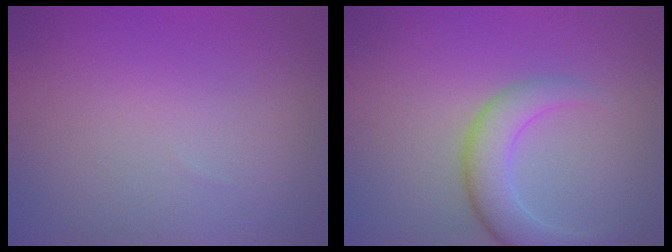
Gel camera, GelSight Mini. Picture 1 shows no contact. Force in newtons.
{"total": 4.6, "press": 4.6, "slide": 0.4}